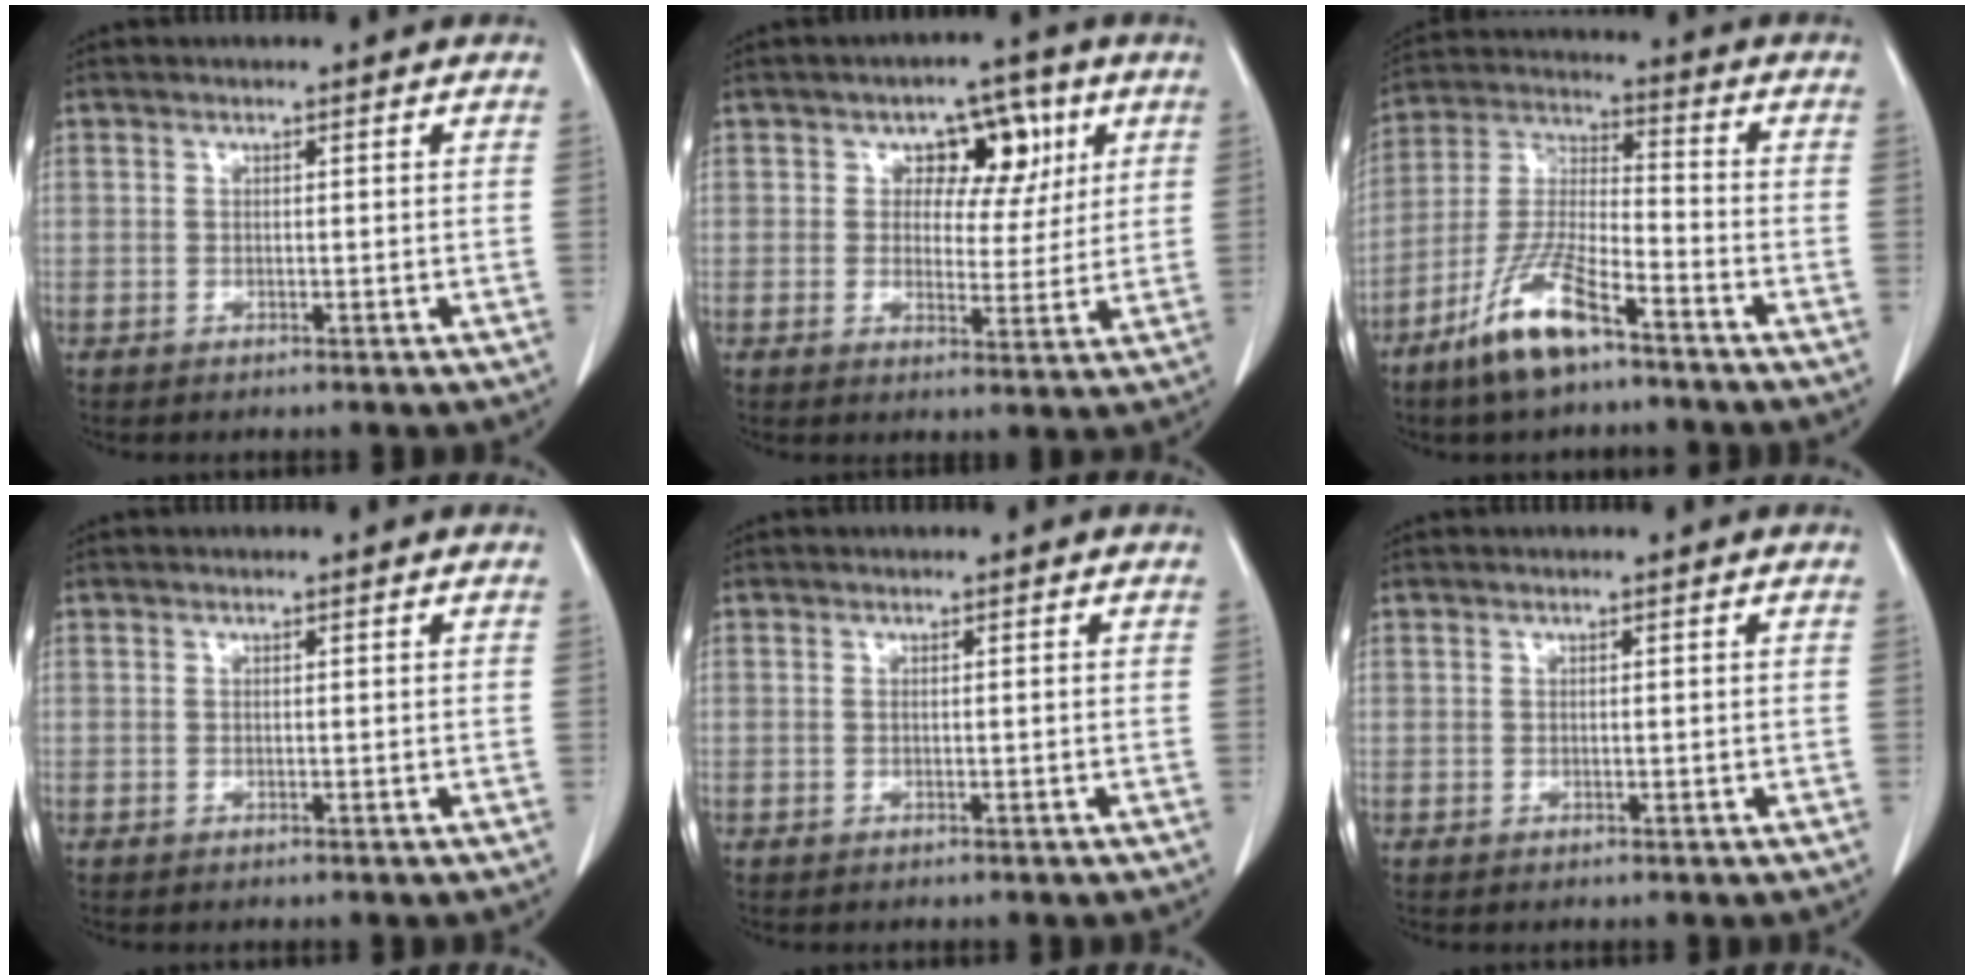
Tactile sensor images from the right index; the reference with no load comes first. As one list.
[{"total": 7.3, "force": [2.8, 4.7, 4.8], "torque": [-0.047, 0.015, 0.038]}, {"total": 11.7, "force": [-7.6, 2.3, 8.5], "torque": [-0.185, -0.016, -0.148]}, {"total": 0.0}, {"total": 0.0}, {"total": 0.0}]